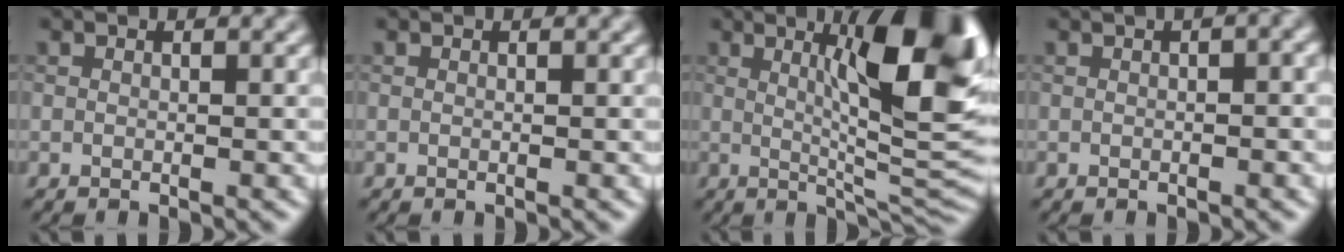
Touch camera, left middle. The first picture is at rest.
{"total": 0.0}
{"total": 12.0, "force": [3.2, 2.7, 11.2], "torque": [-0.141, 0.005, 0.051]}
{"total": 3.3, "force": [0.9, 1.3, 2.9], "torque": [-0.024, 0.014, -0.001]}